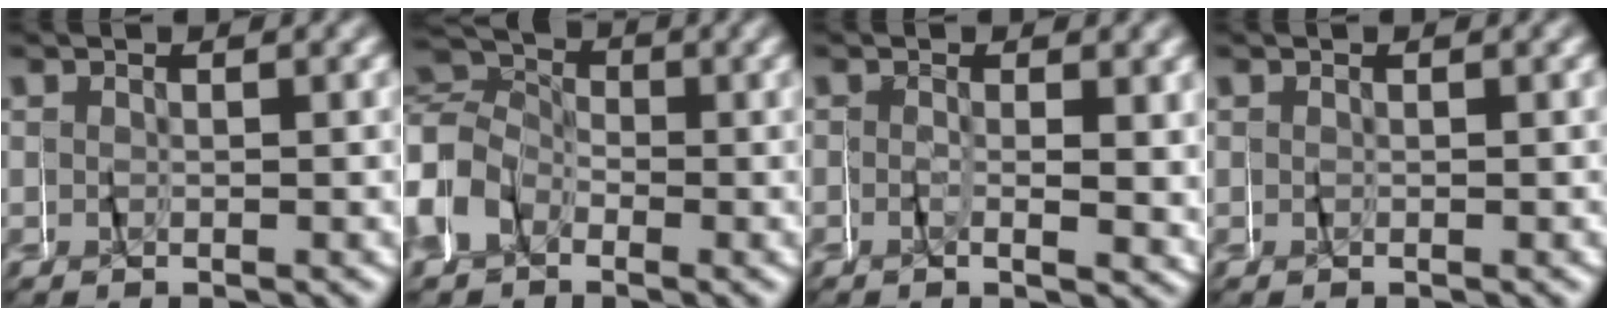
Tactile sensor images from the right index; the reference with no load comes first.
{"total": 10.0, "force": [-1.8, 9.2, 3.5], "torque": [-0.097, -0.009, -0.050]}
{"total": 1.0, "force": [-0.2, -0.3, 0.9], "torque": [-0.023, -0.003, -0.007]}
{"total": 0.0}